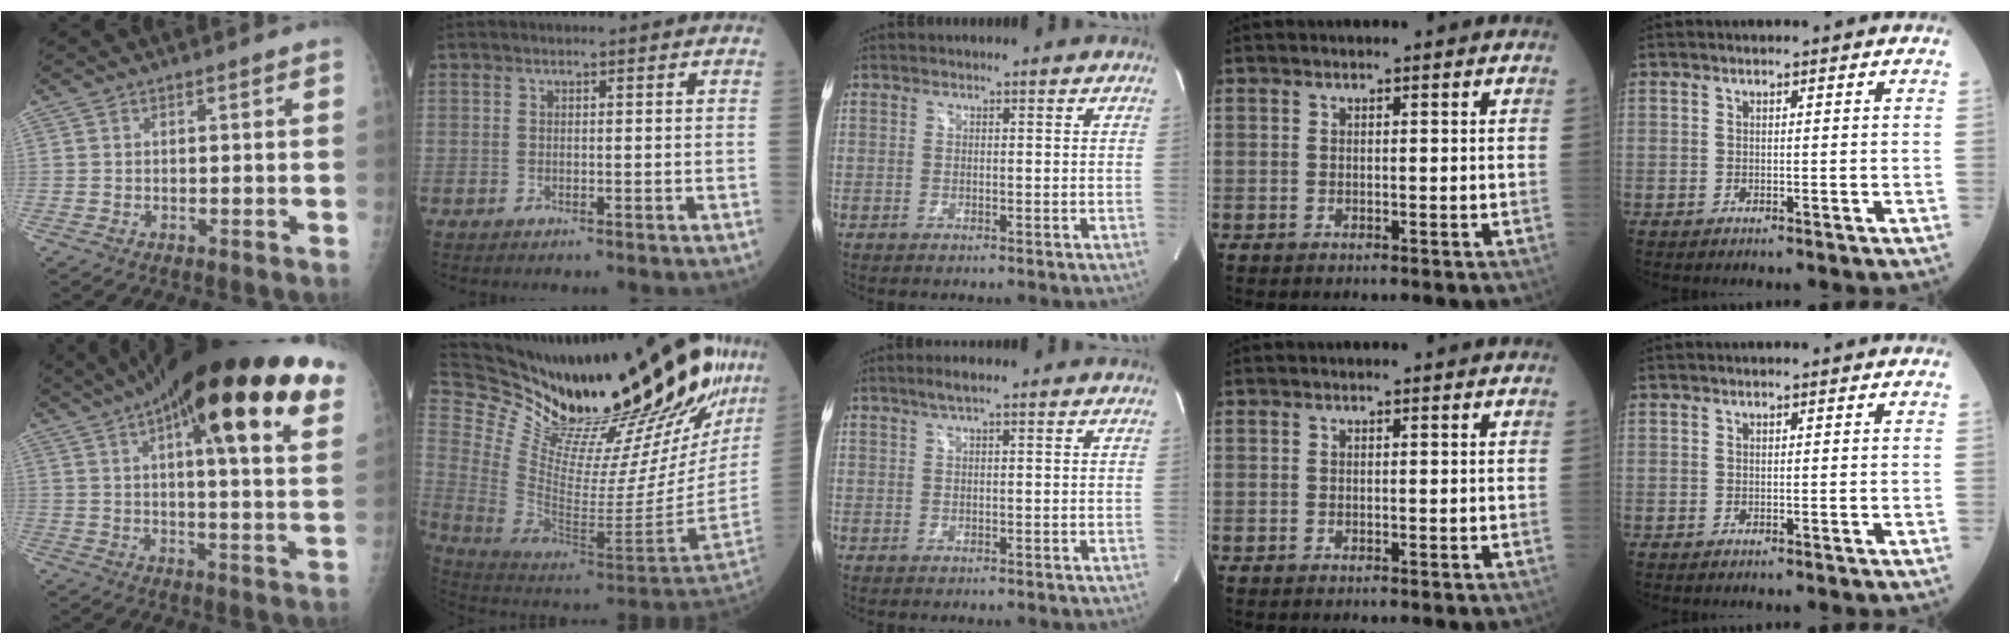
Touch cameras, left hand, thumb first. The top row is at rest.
{"thumb": {"total": 29.4, "force": [15.2, 7.6, 23.9], "torque": [-0.328, -0.002, 0.217]}, "index": {"total": 38.2, "force": [31.9, 4.9, 20.5], "torque": [-0.332, -0.138, 0.466]}, "middle": {"total": 2.2, "force": [1.4, 0.2, 1.8], "torque": [-0.040, 0.010, 0.025]}}